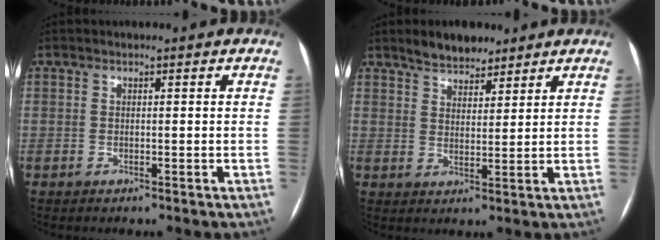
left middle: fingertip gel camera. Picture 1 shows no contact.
{"total": 5.7, "force": [4.7, 2.3, 2.1], "torque": [-0.038, 0.007, 0.085]}